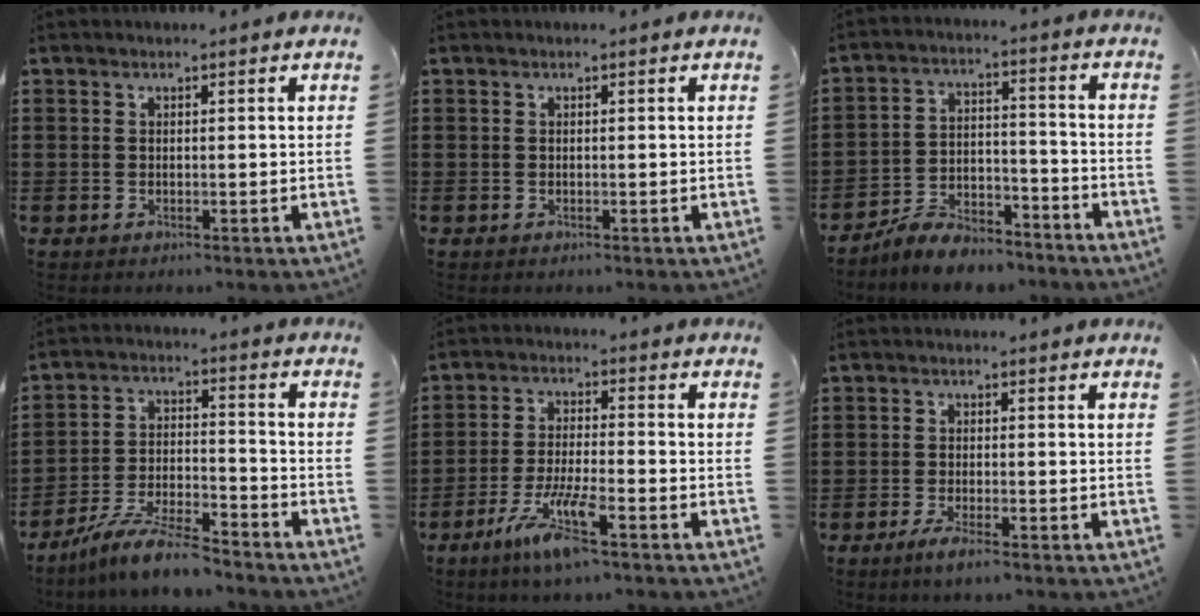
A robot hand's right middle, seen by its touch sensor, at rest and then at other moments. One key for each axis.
{"total": 0.0}
{"total": 7.1, "fx": -6.7, "fy": 1.5, "fz": 1.8, "tx": -0.035, "ty": 0.016, "tz": -0.131}
{"total": 8.5, "fx": -7.6, "fy": 0.9, "fz": 3.9, "tx": -0.078, "ty": 0.009, "tz": -0.146}
{"total": 8.0, "fx": -5.0, "fy": 1.2, "fz": 6.2, "tx": -0.128, "ty": -0.007, "tz": -0.093}
{"total": 2.5, "fx": -1.8, "fy": 0.1, "fz": 1.8, "tx": -0.038, "ty": -0.004, "tz": -0.033}